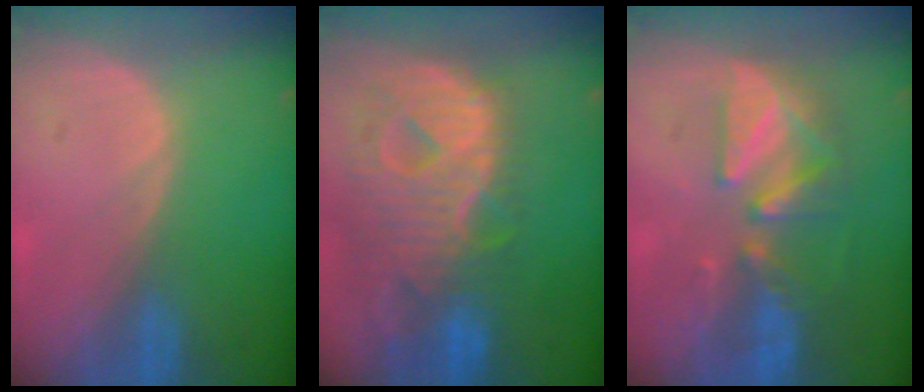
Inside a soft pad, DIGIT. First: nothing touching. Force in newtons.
{"total": 12.8, "press": 10.8, "slide": 6.8}
{"total": 7.9, "press": 7.8, "slide": 1.3}